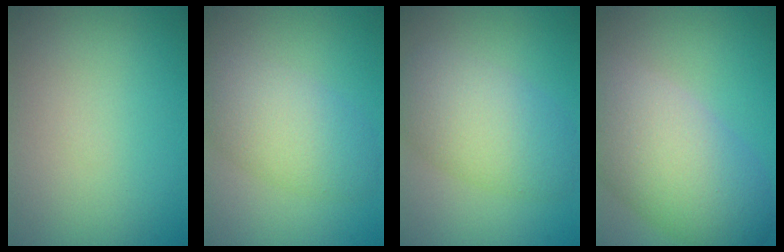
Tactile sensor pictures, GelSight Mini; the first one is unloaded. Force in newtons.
{"total": 5.0, "press": 5.0, "slide": 0.4}
{"total": 6.2, "press": 6.2, "slide": 0.3}
{"total": 9.0, "press": 9.0, "slide": 0.5}